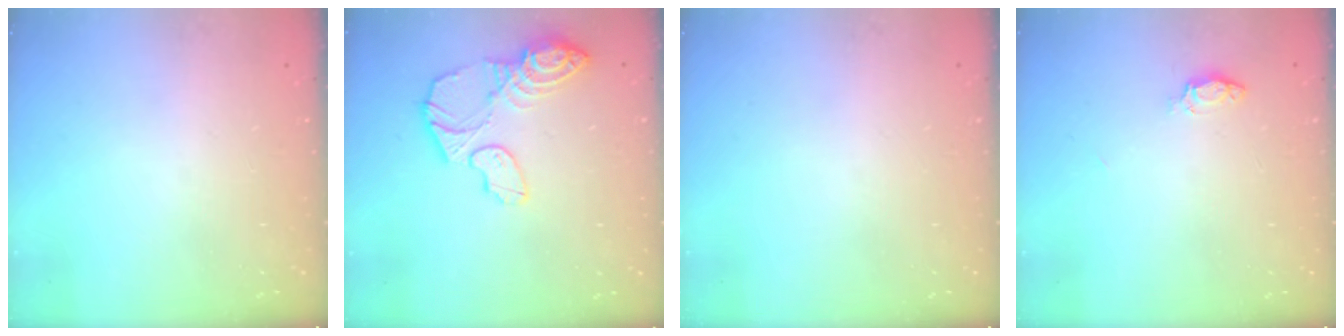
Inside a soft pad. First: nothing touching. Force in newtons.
{"total": 13.6, "press": 13.5, "slide": 1.1}
{"total": 0.0}
{"total": 3.3, "press": 3.3, "slide": 0.4}